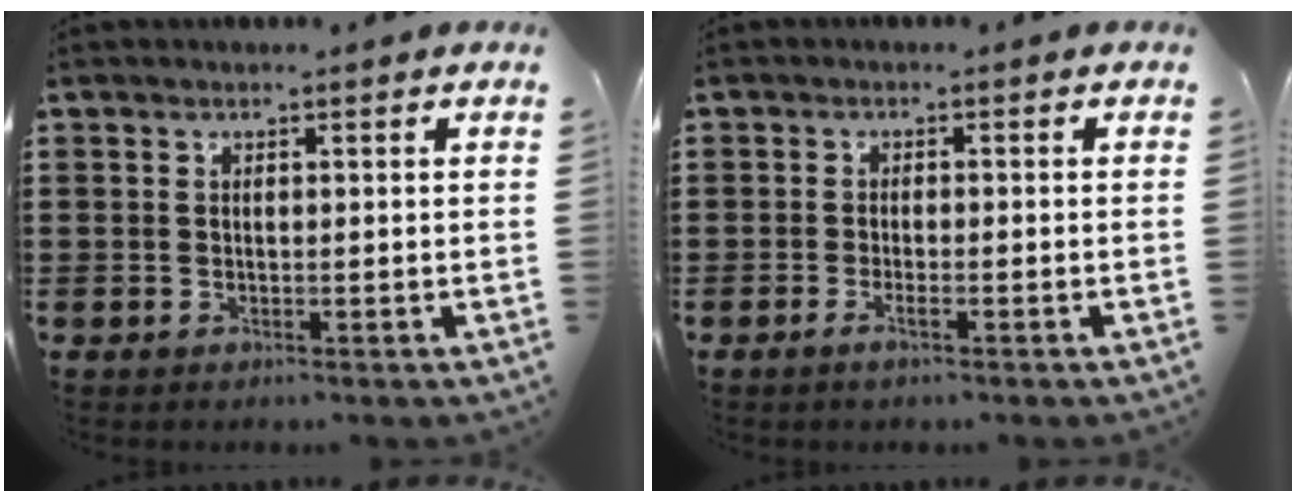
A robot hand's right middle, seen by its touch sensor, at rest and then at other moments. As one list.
[{"total": 1.6, "force": [-0.9, 0.3, 1.3], "torque": [-0.023, -0.001, -0.015]}]